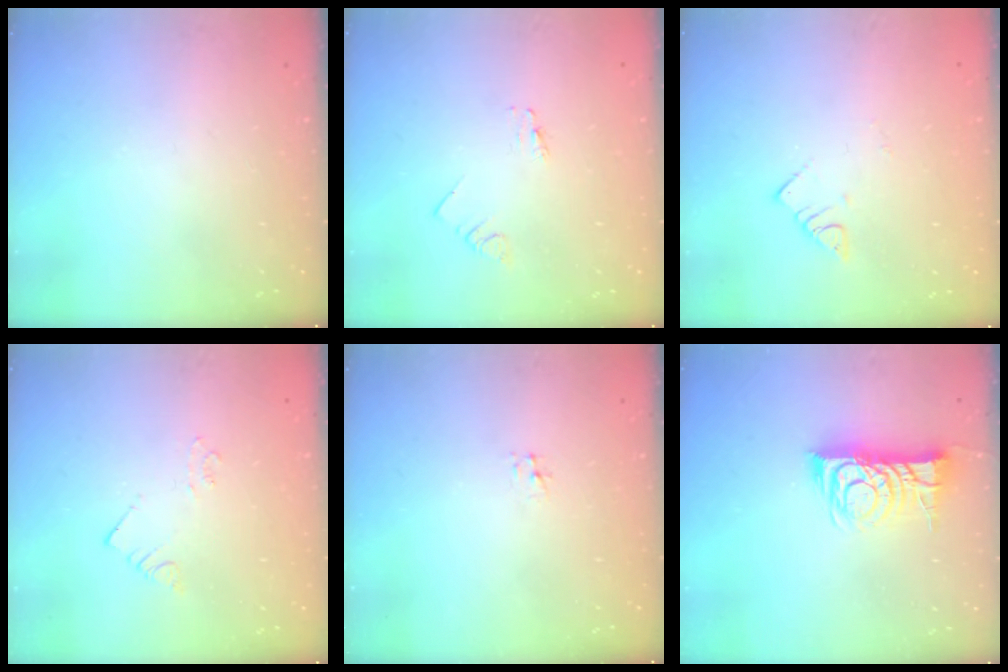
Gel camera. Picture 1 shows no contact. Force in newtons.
{"total": 0.0}
{"total": 2.4, "press": 2.4, "slide": 0.4}
{"total": 2.3, "press": 2.3, "slide": 0.1}
{"total": 1.9, "press": 1.9, "slide": 0.2}
{"total": 11.2, "press": 11.2, "slide": 0.9}